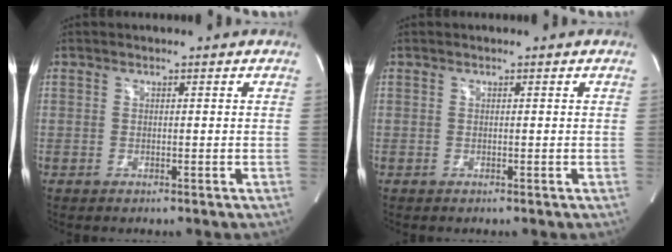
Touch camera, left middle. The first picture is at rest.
{"total": 0.0}